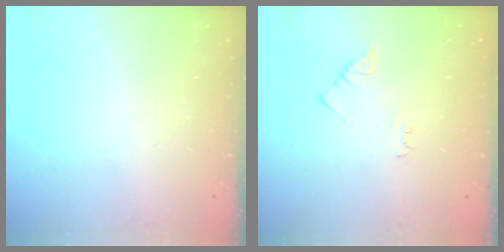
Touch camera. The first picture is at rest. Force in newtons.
{"total": 4.2, "press": 4.1, "slide": 0.6}